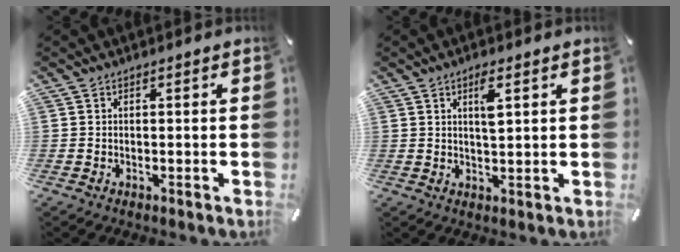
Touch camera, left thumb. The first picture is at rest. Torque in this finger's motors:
{"motor_torque": [1.04, 0.96, 0.67, -0.51, 0.25]}